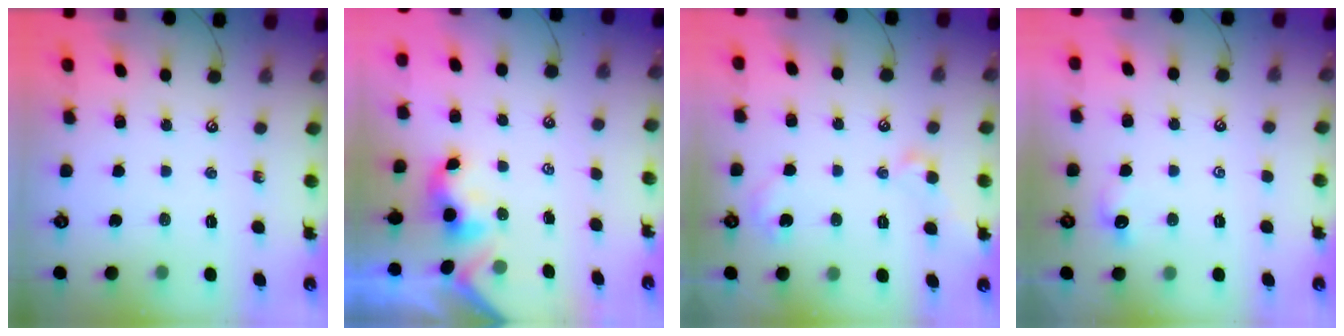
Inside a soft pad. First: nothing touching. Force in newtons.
{"total": 0.6, "press": 0.5, "slide": 0.4}
{"total": 1.6, "press": 1.5, "slide": 0.3}
{"total": 0.9, "press": 0.8, "slide": 0.4}